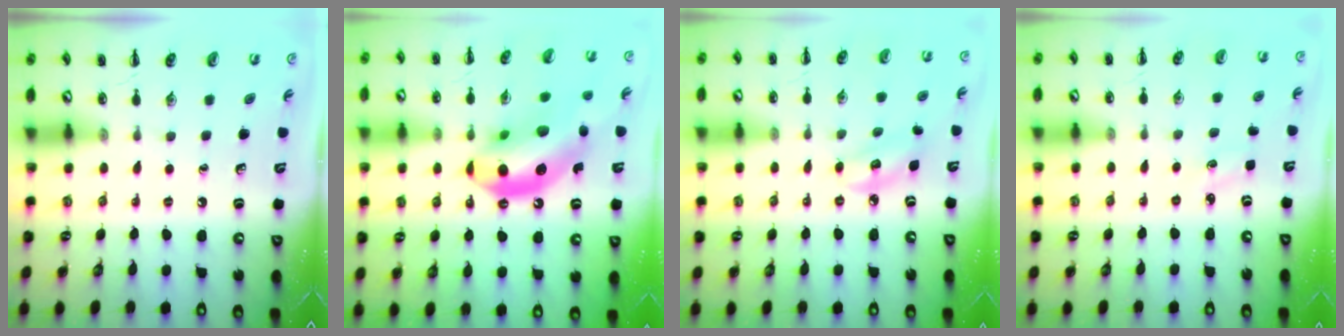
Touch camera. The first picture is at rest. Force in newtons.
{"total": 18.0, "press": 17.5, "slide": 4.5}
{"total": 5.5, "press": 5.4, "slide": 0.6}
{"total": 1.8, "press": 1.7, "slide": 0.5}